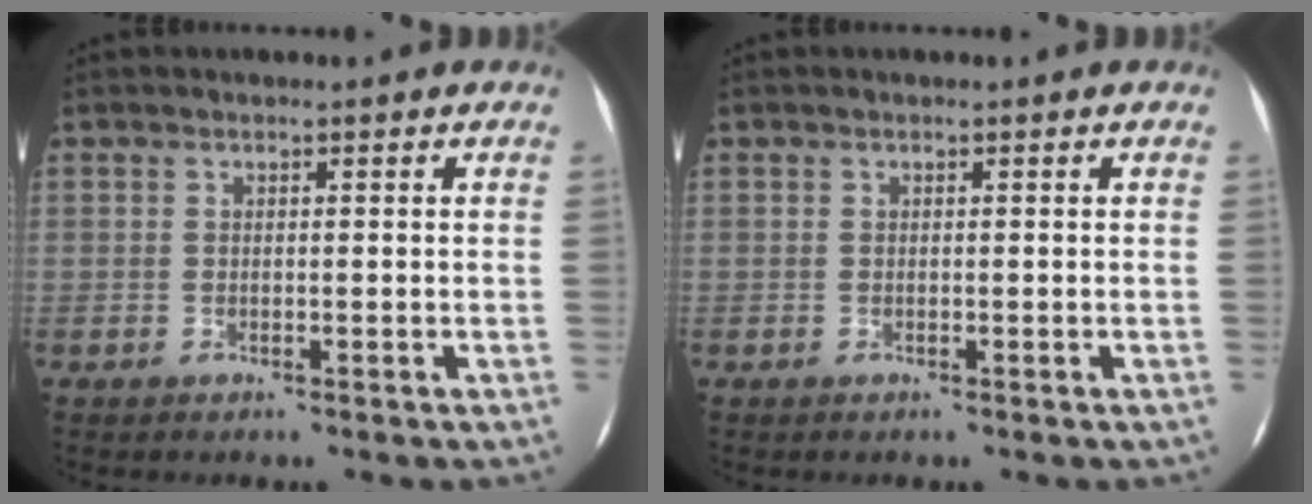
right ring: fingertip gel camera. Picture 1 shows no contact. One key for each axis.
{"total": 0.0}